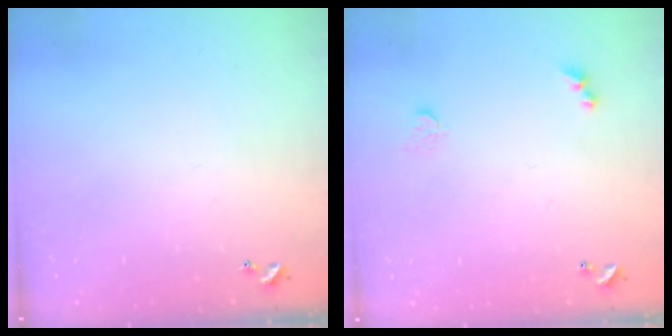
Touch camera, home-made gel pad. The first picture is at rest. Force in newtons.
{"total": 2.9, "press": 2.8, "slide": 0.7}